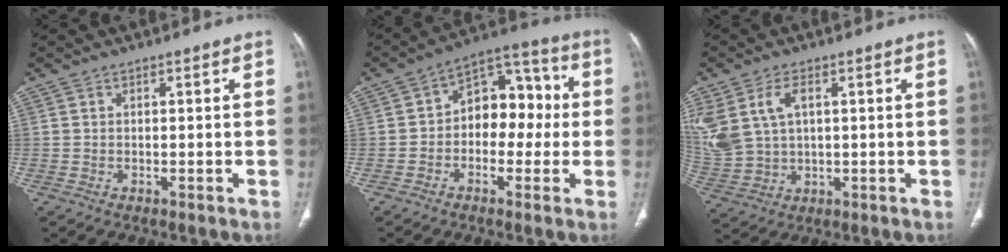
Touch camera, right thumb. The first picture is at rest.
{"total": 12.0, "force": [-0.3, 8.2, 8.8], "torque": [-0.075, 0.041, -0.020]}
{"total": 12.3, "force": [3.6, 7.9, 8.6], "torque": [-0.211, 0.000, 0.085]}